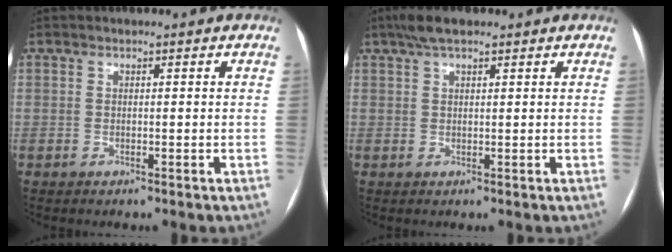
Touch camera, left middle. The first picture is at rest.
{"total": 4.3, "force": [3.0, 1.3, 2.8], "torque": [-0.057, 0.022, 0.054]}